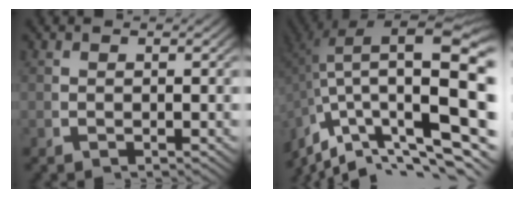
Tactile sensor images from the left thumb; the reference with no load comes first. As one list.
[{"total": 16.5, "force": [-1.1, 9.0, 13.7], "torque": [-0.230, -0.058, 0.010]}]